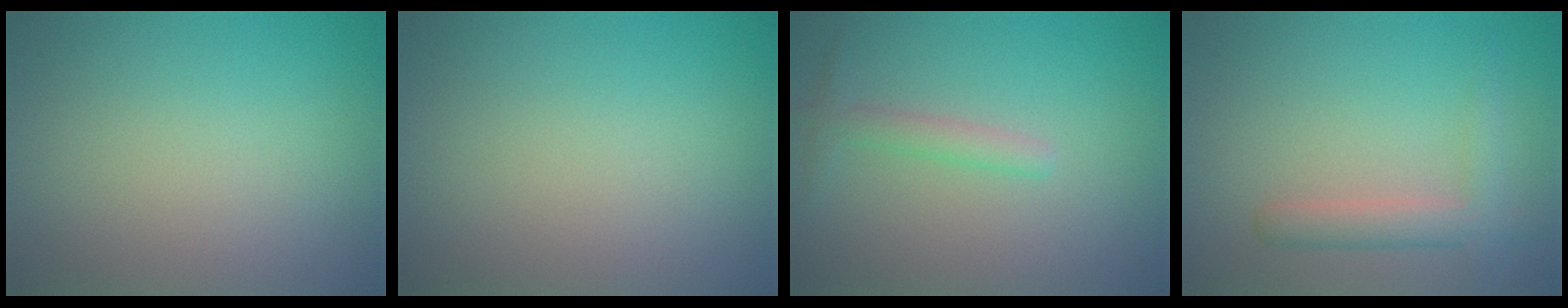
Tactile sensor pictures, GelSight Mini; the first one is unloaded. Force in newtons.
{"total": 0.0}
{"total": 1.6, "press": 1.6, "slide": 0.1}
{"total": 2.9, "press": 2.9, "slide": 0.2}